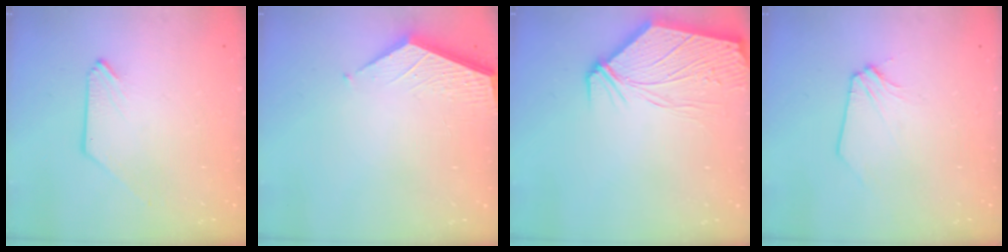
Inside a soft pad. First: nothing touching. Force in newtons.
{"total": 3.5, "press": 3.5, "slide": 0.3}
{"total": 11.3, "press": 11.1, "slide": 1.7}
{"total": 0.6, "press": 0.6, "slide": 0.1}